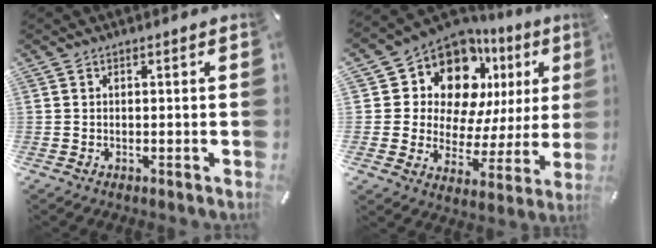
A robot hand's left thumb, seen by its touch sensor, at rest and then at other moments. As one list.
[{"total": 16.3, "force": [10.8, 10.1, 6.7], "torque": [-0.109, -0.095, 0.193]}]